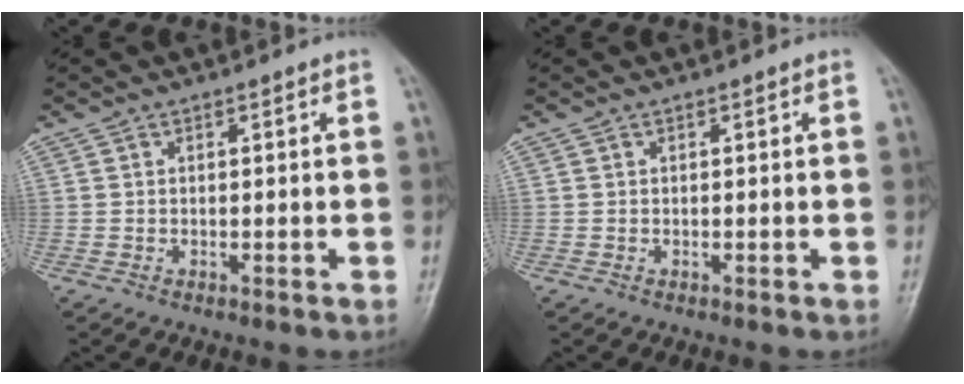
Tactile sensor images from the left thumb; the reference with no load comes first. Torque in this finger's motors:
{"motor_torque": [-0.04, 0.04, -0.07, 0.04, 0.00]}